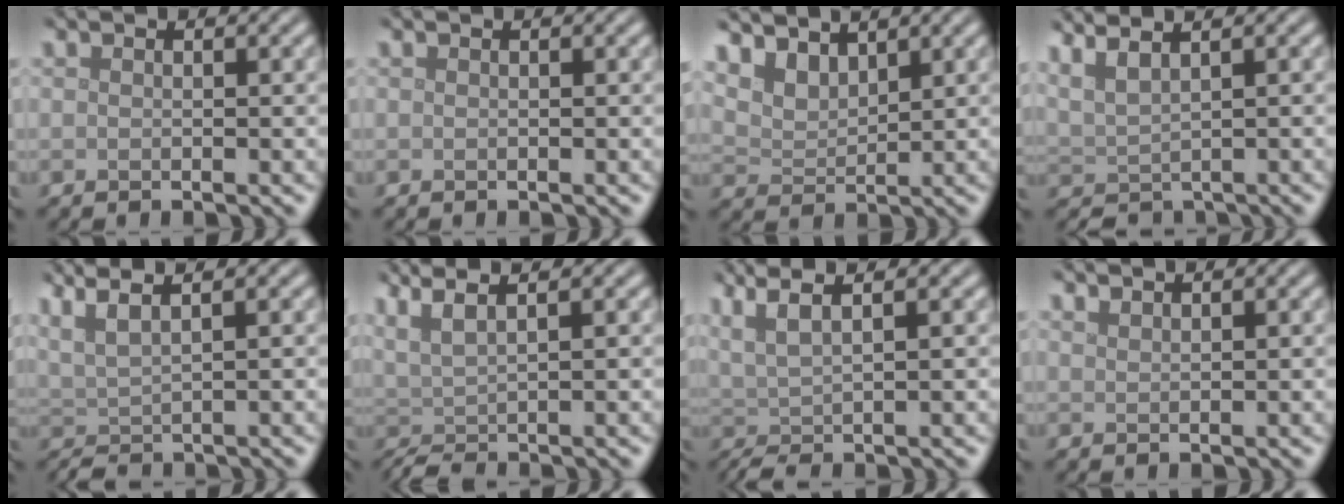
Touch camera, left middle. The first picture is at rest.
{"total": 0.0}
{"total": 4.5, "force": [3.7, 2.0, 1.7], "torque": [-0.053, -0.002, 0.073]}
{"total": 3.7, "force": [3.0, 0.9, 1.9], "torque": [-0.043, 0.009, 0.055]}
{"total": 4.0, "force": [2.3, 1.0, 3.1], "torque": [-0.052, 0.014, 0.042]}
{"total": 4.5, "force": [1.7, 1.3, 3.9], "torque": [-0.061, 0.011, 0.029]}
{"total": 5.1, "force": [2.4, 1.3, 4.4], "torque": [-0.077, 0.014, 0.036]}
{"total": 0.9, "force": [0.8, 0.1, 0.2], "torque": [-0.003, -0.001, 0.016]}